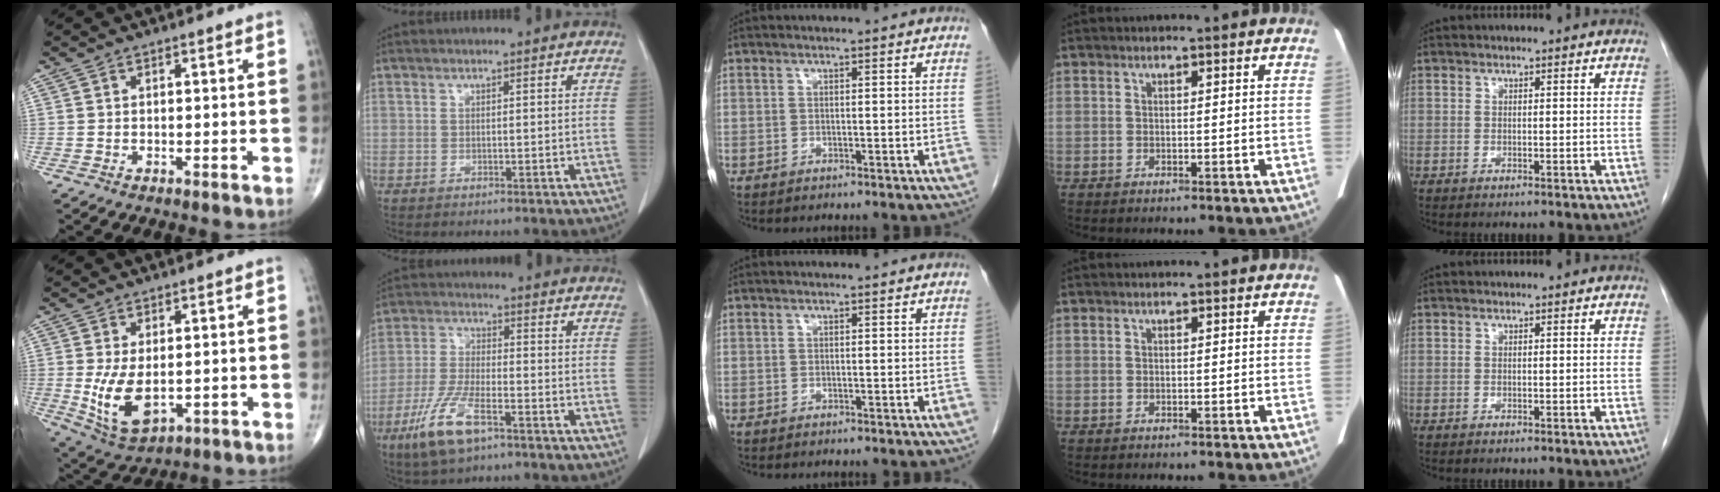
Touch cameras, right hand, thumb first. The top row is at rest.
{"thumb": {"total": 9.6, "force": [-0.9, 5.3, 7.9], "torque": [-0.142, -0.017, -0.001]}, "index": {"total": 10.0, "force": [-5.6, 2.7, 7.8], "torque": [-0.168, -0.016, -0.101]}}